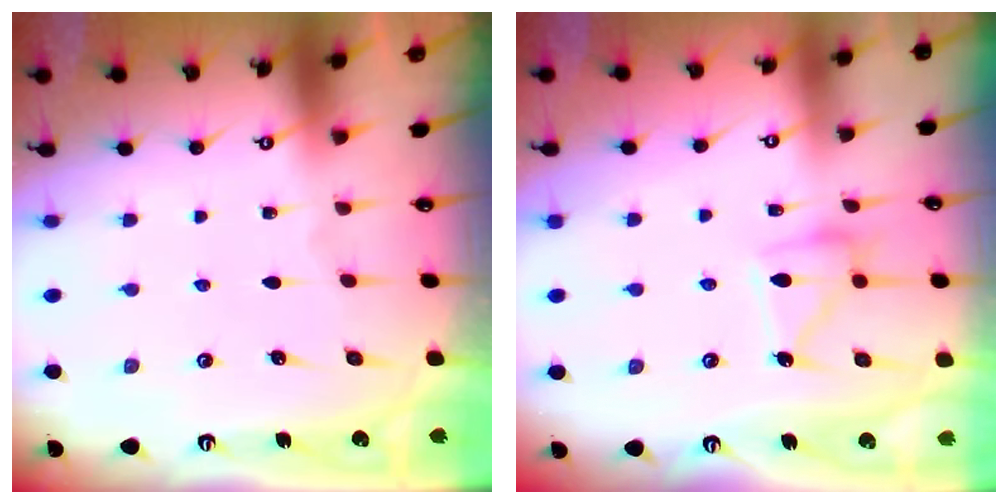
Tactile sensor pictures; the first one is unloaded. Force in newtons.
{"total": 11.3, "press": 11.2, "slide": 0.9}